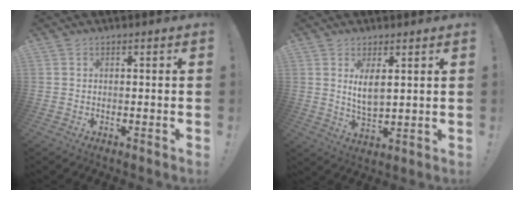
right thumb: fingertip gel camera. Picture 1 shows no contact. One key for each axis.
{"total": 5.8, "fx": 2.2, "fy": 2.5, "fz": 4.7, "tx": -0.089, "ty": -0.011, "tz": 0.036}